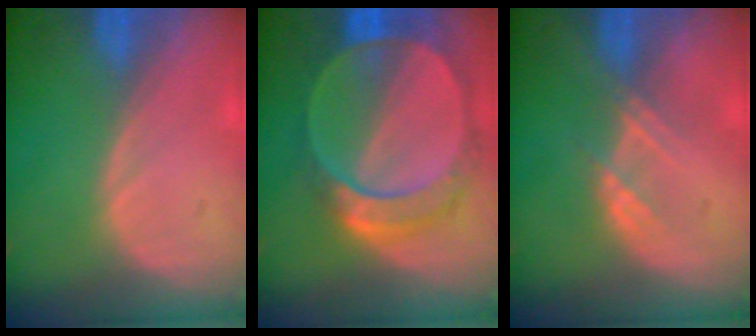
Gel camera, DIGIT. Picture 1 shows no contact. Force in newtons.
{"total": 9.5, "press": 8.2, "slide": 4.8}
{"total": 2.3, "press": 2.3, "slide": 0.2}